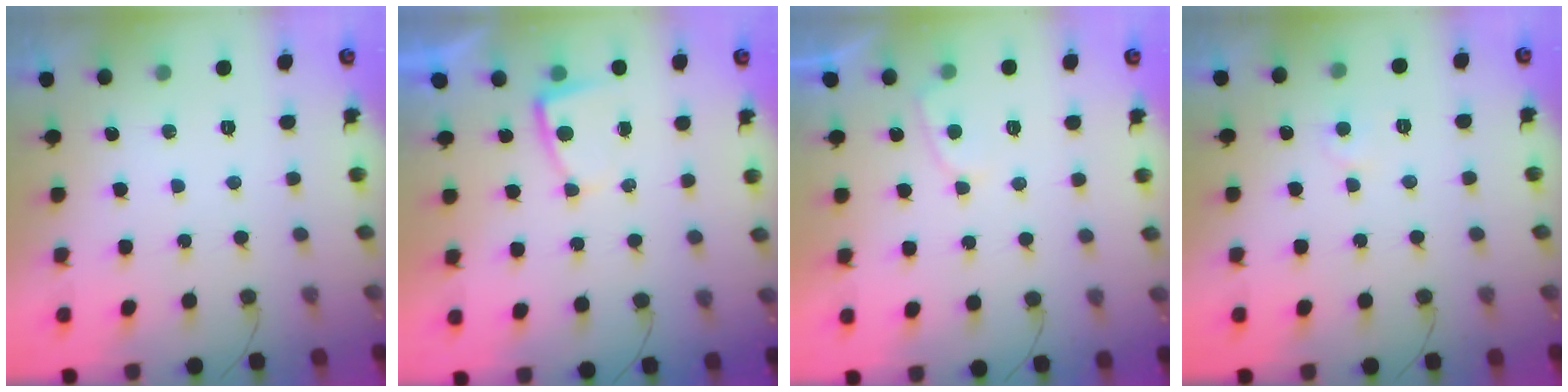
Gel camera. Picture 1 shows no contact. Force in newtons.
{"total": 2.0, "press": 2.0, "slide": 0.3}
{"total": 3.2, "press": 3.2, "slide": 0.3}
{"total": 3.7, "press": 3.7, "slide": 0.5}